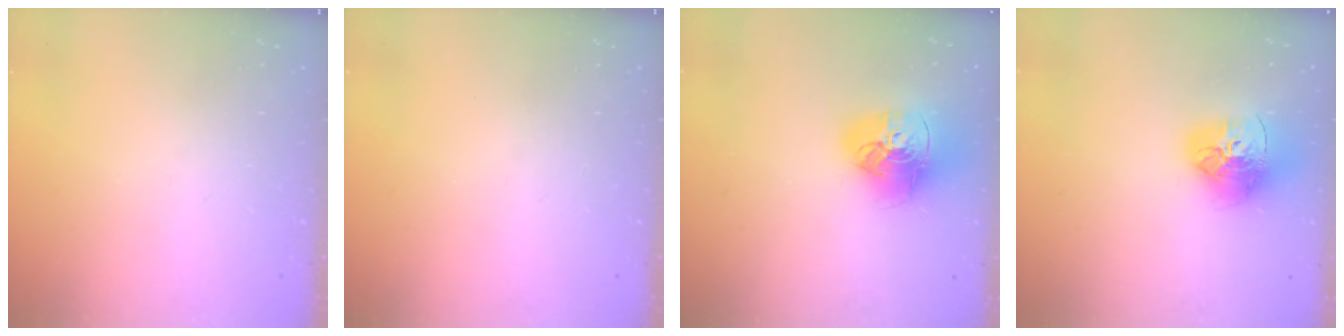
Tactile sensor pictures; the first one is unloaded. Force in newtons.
{"total": 0.0}
{"total": 18.0, "press": 17.9, "slide": 2.0}
{"total": 18.0, "press": 17.9, "slide": 1.8}